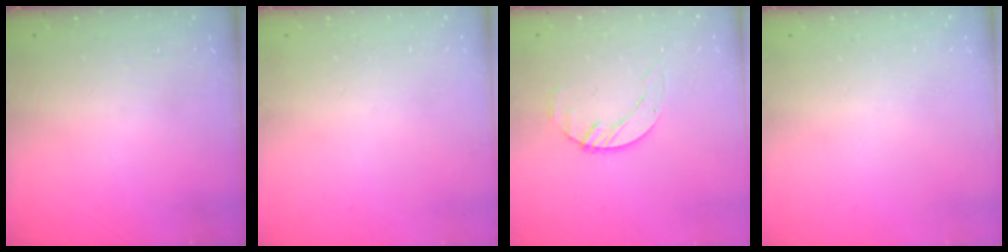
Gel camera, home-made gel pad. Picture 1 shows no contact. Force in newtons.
{"total": 0.0}
{"total": 2.0, "press": 2.0, "slide": 0.3}
{"total": 0.0}